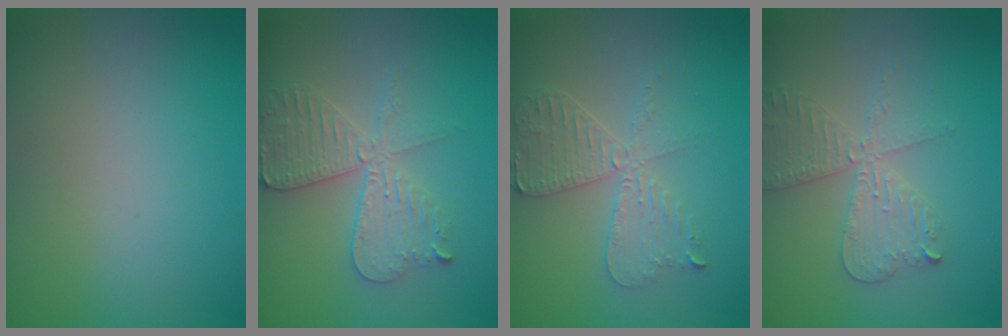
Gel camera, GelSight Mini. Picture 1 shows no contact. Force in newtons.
{"total": 5.3, "press": 5.2, "slide": 0.7}
{"total": 4.0, "press": 3.5, "slide": 2.0}
{"total": 4.0, "press": 3.5, "slide": 2.0}